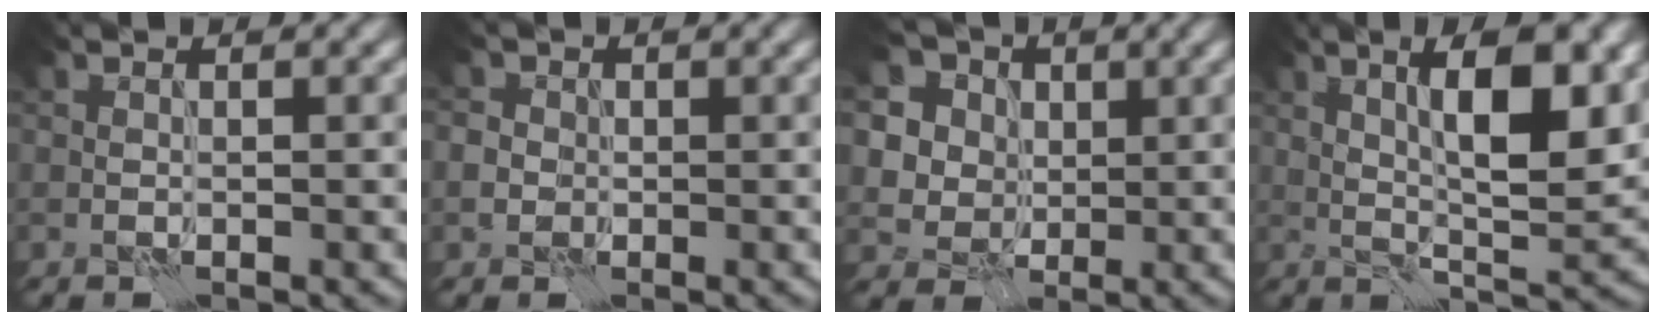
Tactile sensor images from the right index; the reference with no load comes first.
{"total": 1.8, "force": [0.0, 1.7, 0.6], "torque": [-0.006, 0.008, -0.004]}
{"total": 9.5, "force": [4.5, 7.4, 3.9], "torque": [-0.086, 0.015, 0.060]}
{"total": 8.7, "force": [2.5, 2.1, 8.0], "torque": [-0.127, 0.002, 0.042]}